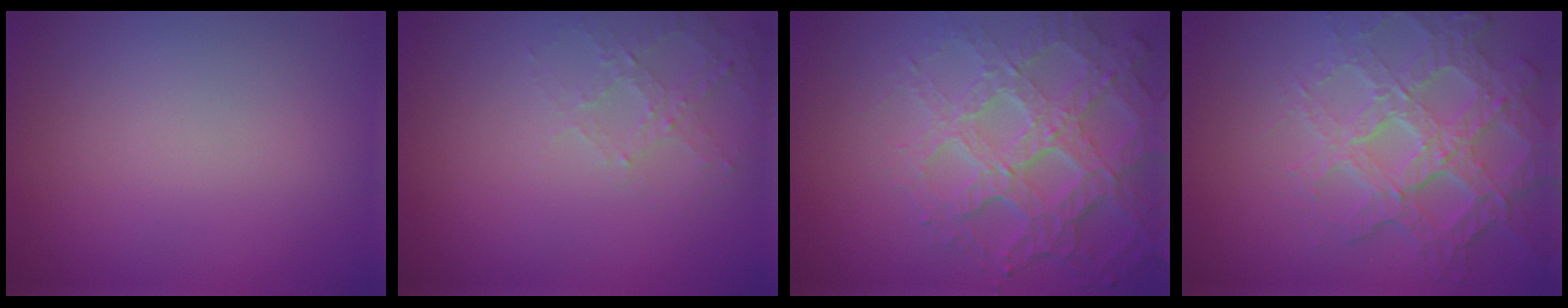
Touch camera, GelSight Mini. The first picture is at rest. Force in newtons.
{"total": 2.2, "press": 2.1, "slide": 0.6}
{"total": 7.7, "press": 5.3, "slide": 5.5}
{"total": 6.8, "press": 5.0, "slide": 4.7}